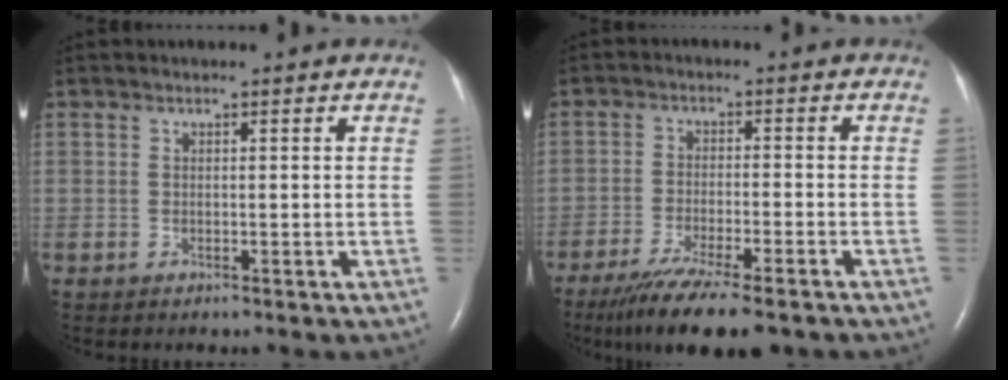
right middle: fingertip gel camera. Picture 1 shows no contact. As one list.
[{"total": 12.1, "force": [-9.3, 1.4, 7.6], "torque": [-0.127, -0.030, -0.146]}]